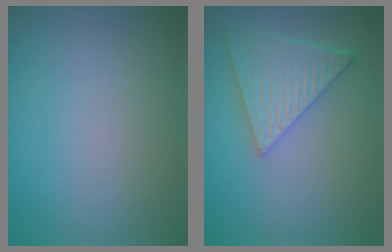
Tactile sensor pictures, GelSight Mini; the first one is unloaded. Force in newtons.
{"total": 6.0, "press": 4.6, "slide": 3.8}